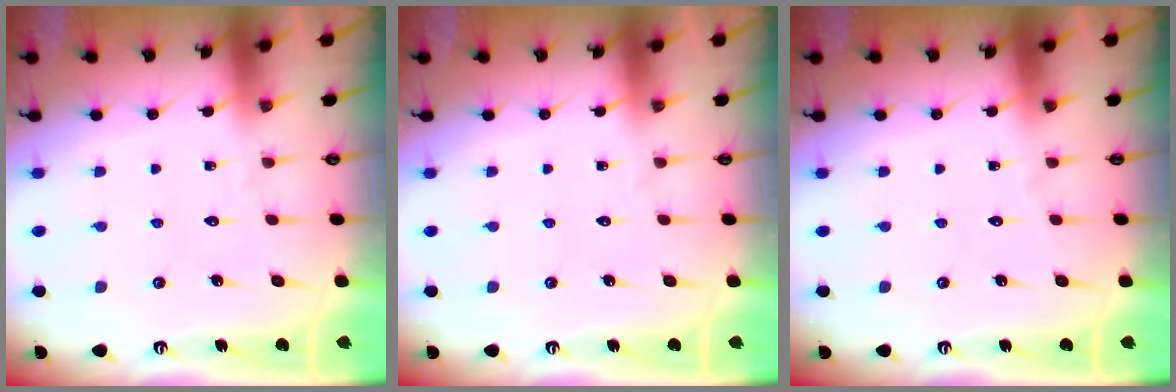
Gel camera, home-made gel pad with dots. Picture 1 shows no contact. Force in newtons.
{"total": 0.0}
{"total": 0.0}